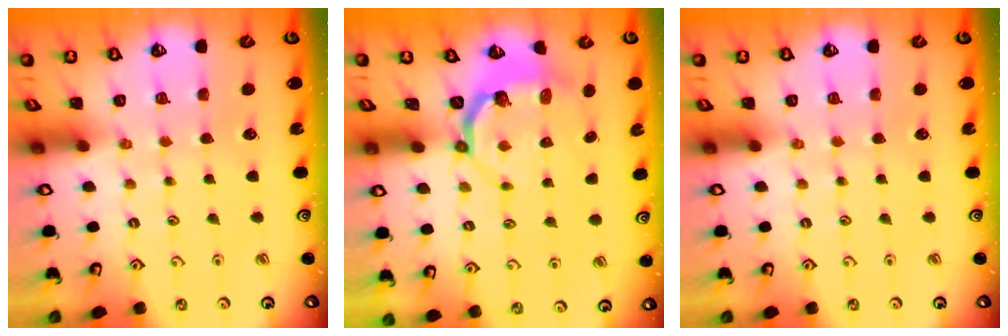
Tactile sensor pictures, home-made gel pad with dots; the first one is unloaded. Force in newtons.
{"total": 4.6, "press": 3.5, "slide": 3.0}
{"total": 0.0}